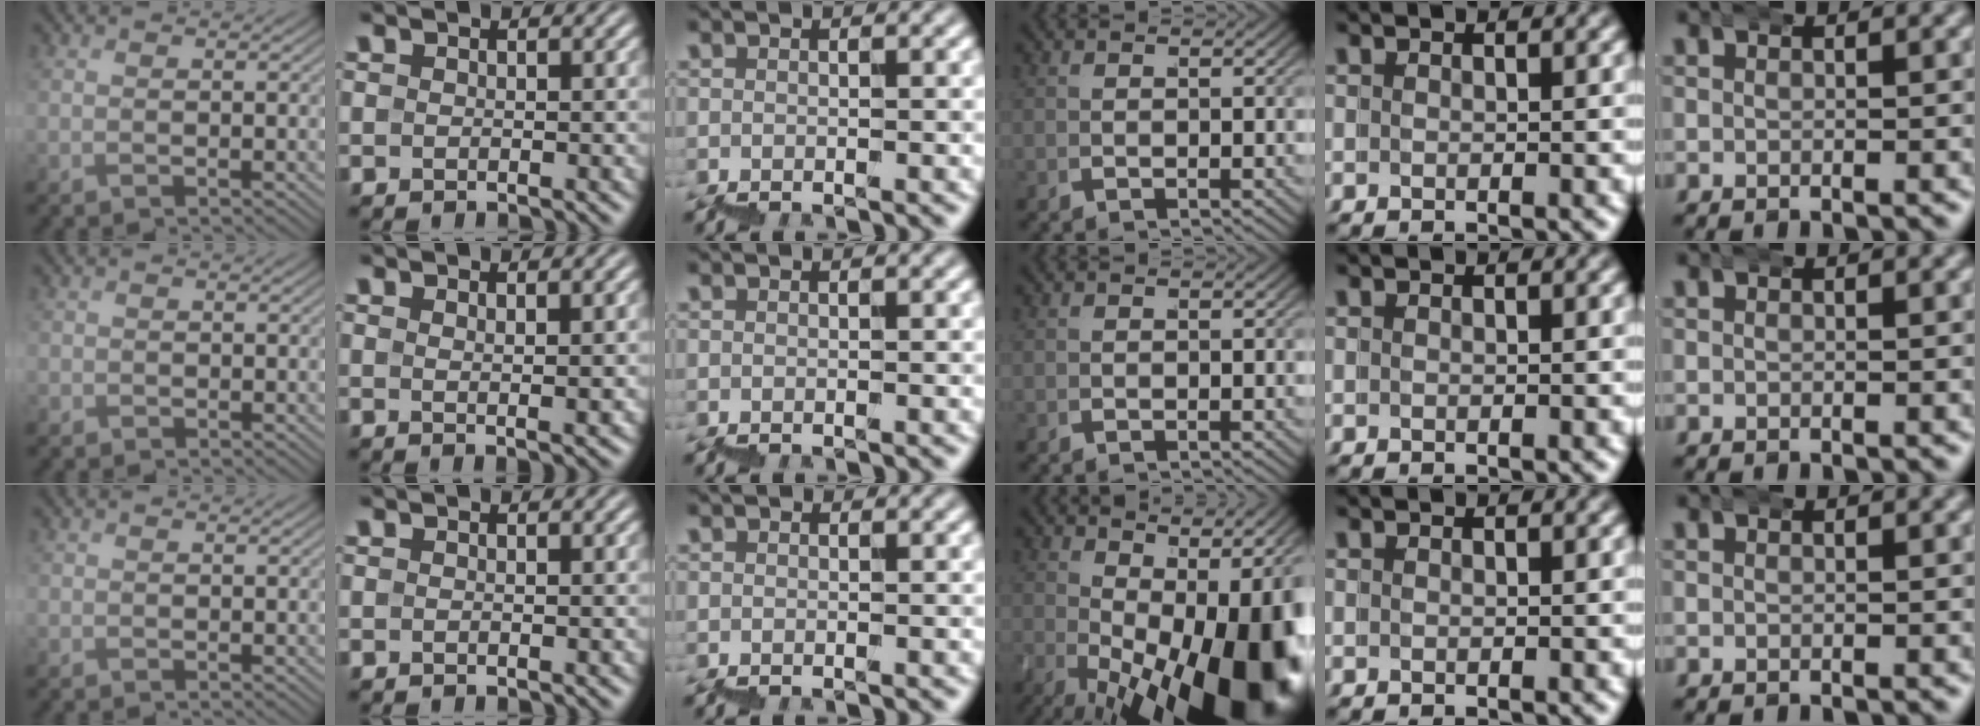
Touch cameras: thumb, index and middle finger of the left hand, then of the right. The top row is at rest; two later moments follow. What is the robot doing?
{"motion": "wrap", "object": "bandana"}